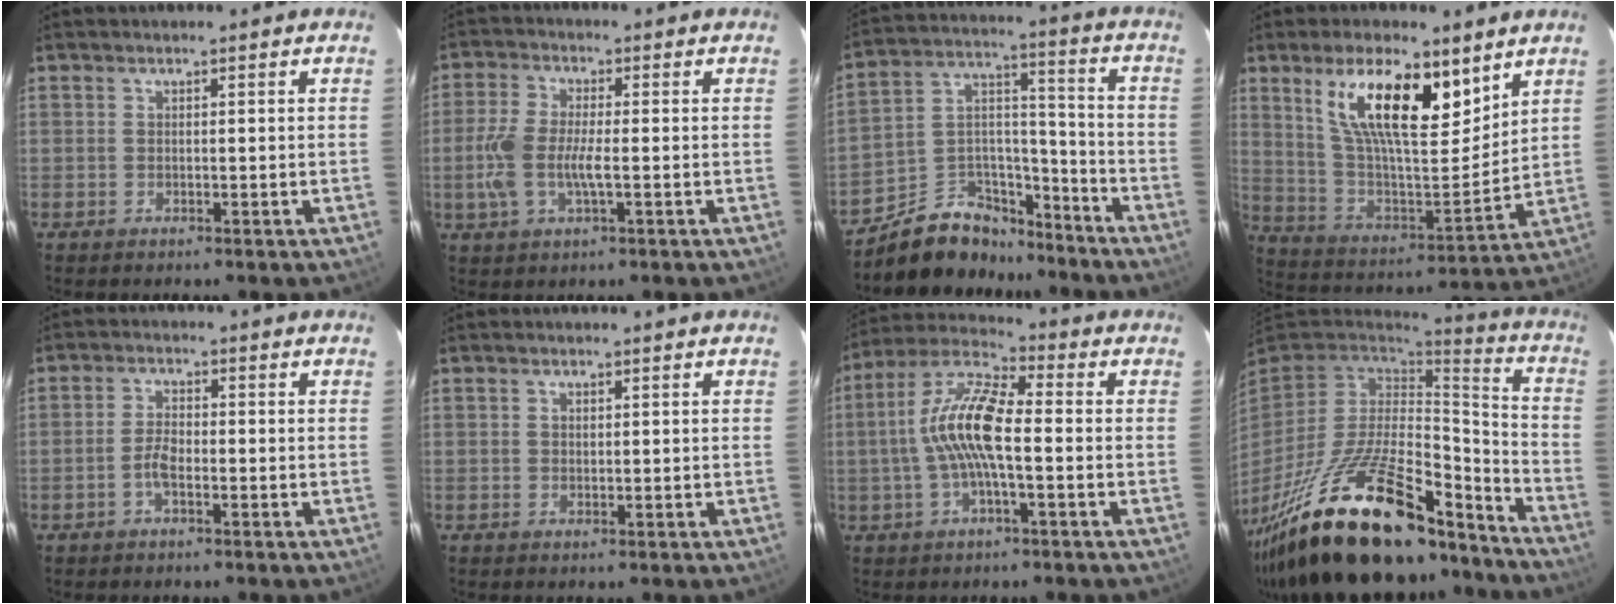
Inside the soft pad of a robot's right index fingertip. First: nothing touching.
{"total": 7.9, "force": [-1.7, 2.8, 7.2], "torque": [-0.162, -0.002, -0.033]}
{"total": 14.5, "force": [-11.5, 7.8, 4.3], "torque": [-0.085, 0.070, -0.179]}
{"total": 18.8, "force": [10.4, 6.5, 14.2], "torque": [-0.254, 0.009, 0.194]}
{"total": 3.3, "force": [-1.4, 1.2, 2.7], "torque": [-0.062, 0.006, -0.028]}
{"total": 0.8, "force": [0.3, 0.7, 0.3], "torque": [-0.004, 0.003, 0.006]}
{"total": 12.0, "force": [-1.2, 3.2, 11.5], "torque": [-0.234, 0.015, -0.028]}
{"total": 34.7, "force": [-23.9, 12.3, 21.9], "torque": [-0.408, -0.027, -0.370]}